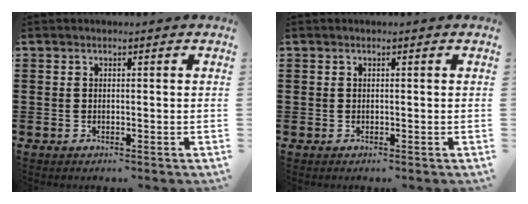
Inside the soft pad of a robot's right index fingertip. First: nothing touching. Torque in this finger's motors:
{"motor_torque": [0.41, 0.24, -0.01, -0.01]}